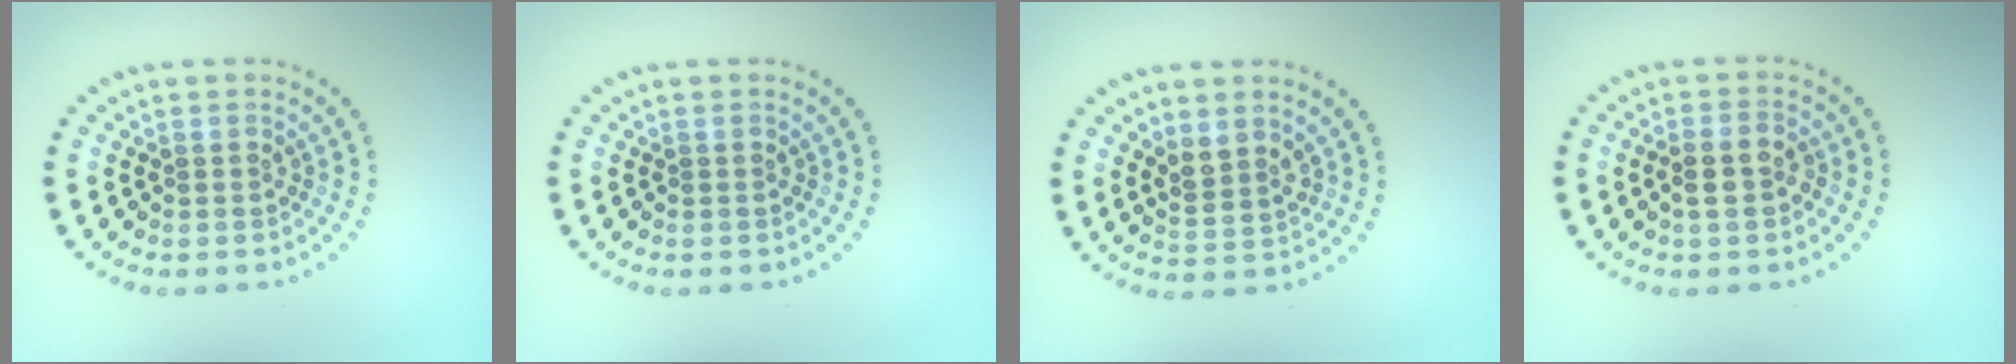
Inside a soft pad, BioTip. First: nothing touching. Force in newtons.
{"total": 0.0}
{"total": 2.0, "press": 1.7, "slide": 1.1}
{"total": 2.2, "press": 2.1, "slide": 0.5}